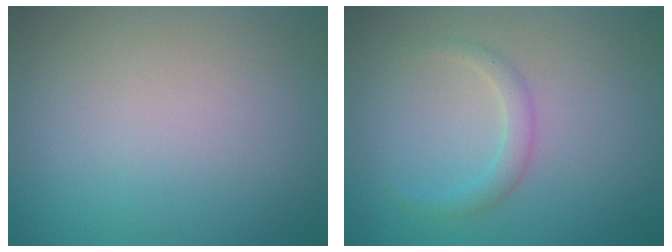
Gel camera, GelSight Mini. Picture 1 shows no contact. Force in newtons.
{"total": 1.5, "press": 1.5, "slide": 0.0}